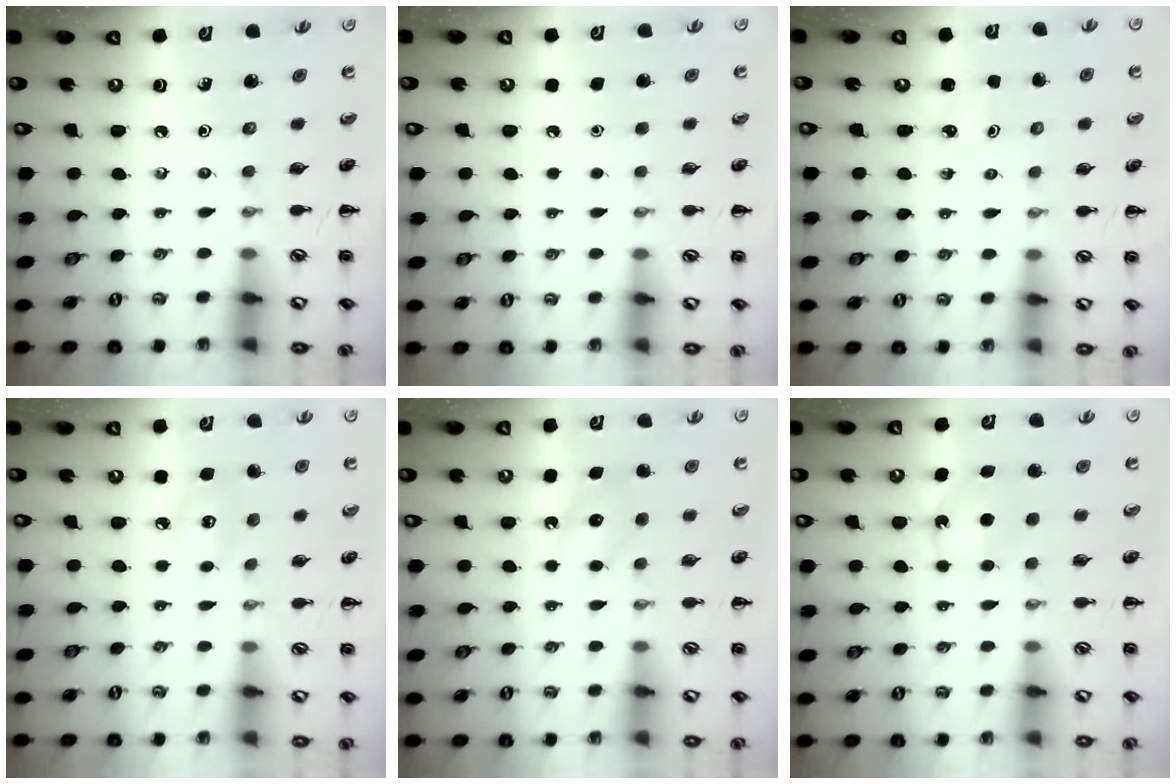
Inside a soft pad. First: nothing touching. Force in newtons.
{"total": 1.8, "press": 1.7, "slide": 0.1}
{"total": 1.4, "press": 1.4, "slide": 0.4}
{"total": 7.6, "press": 7.3, "slide": 2.2}
{"total": 4.9, "press": 4.7, "slide": 1.4}
{"total": 5.7, "press": 5.4, "slide": 1.7}